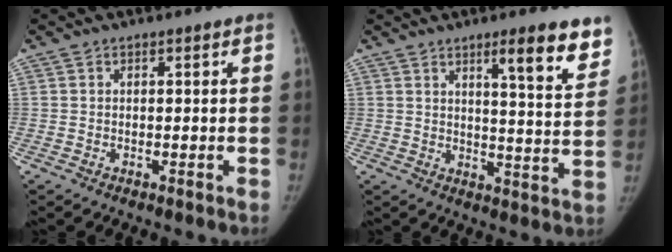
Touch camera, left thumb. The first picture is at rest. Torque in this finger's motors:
{"motor_torque": [0.29, -0.26, 0.81, -0.84, 0.21]}